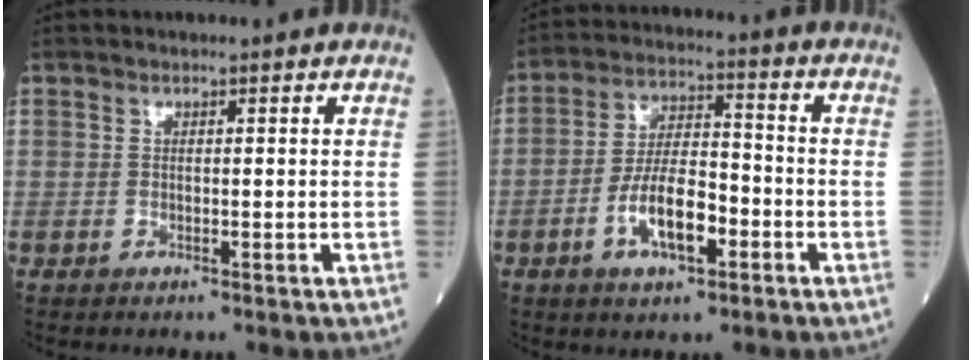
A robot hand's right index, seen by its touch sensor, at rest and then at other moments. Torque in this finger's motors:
{"motor_torque": [1.41, -0.69, 0.72, 0.19]}